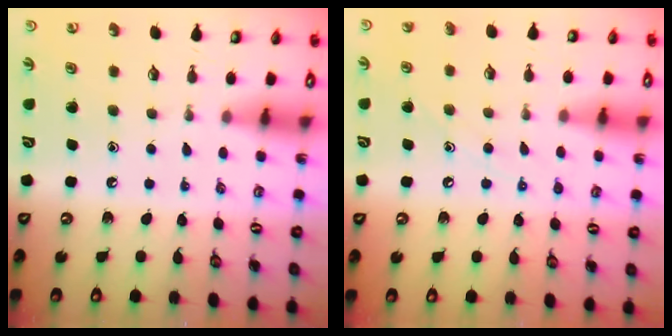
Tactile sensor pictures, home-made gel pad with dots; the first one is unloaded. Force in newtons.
{"total": 7.3, "press": 7.3, "slide": 0.4}